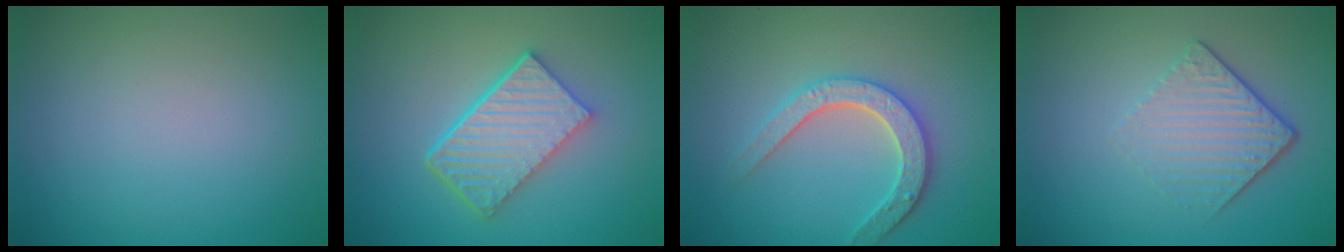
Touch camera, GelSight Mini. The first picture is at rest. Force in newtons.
{"total": 6.0, "press": 4.3, "slide": 4.2}
{"total": 3.8, "press": 3.4, "slide": 1.8}
{"total": 4.5, "press": 2.9, "slide": 3.3}